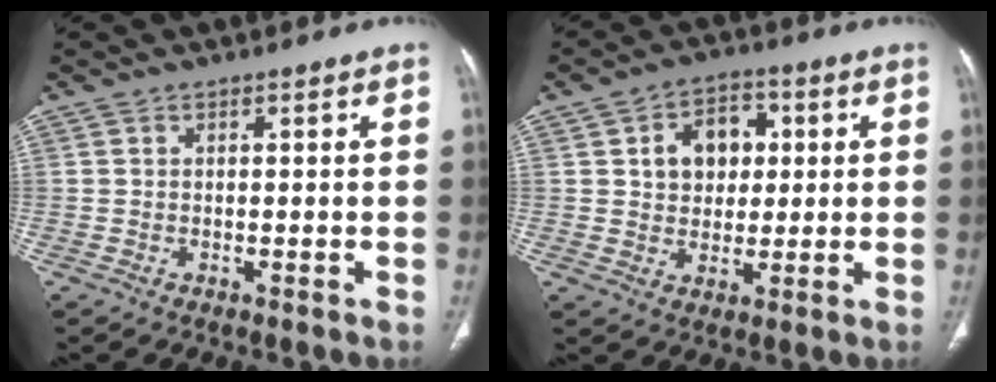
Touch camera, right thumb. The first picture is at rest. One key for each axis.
{"total": 8.9, "fx": 1.9, "fy": 6.7, "fz": 5.5, "tx": -0.049, "ty": 0.005, "tz": 0.029}